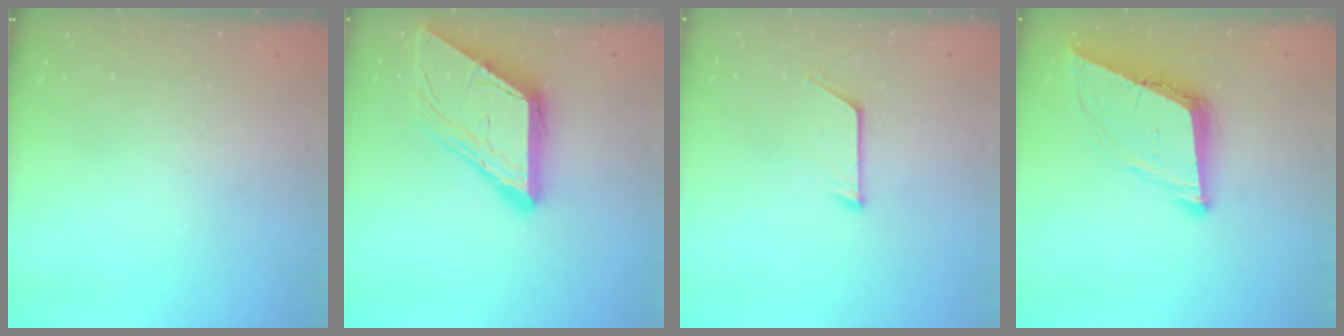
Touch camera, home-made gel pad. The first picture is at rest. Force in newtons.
{"total": 12.0, "press": 12.0, "slide": 1.2}
{"total": 6.9, "press": 6.9, "slide": 0.7}
{"total": 10.9, "press": 10.3, "slide": 3.6}